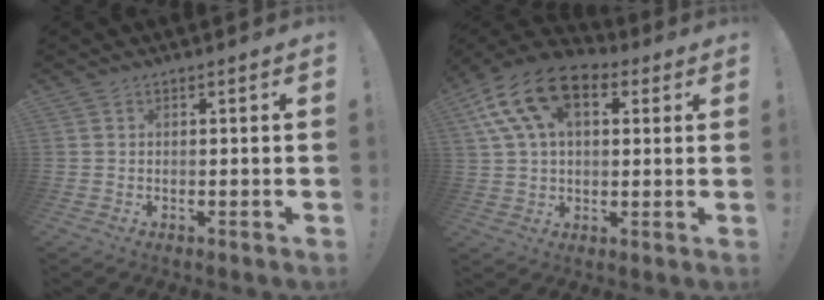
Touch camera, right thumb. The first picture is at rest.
{"total": 17.8, "force": [7.5, 10.9, 11.9], "torque": [-0.230, -0.023, 0.133]}